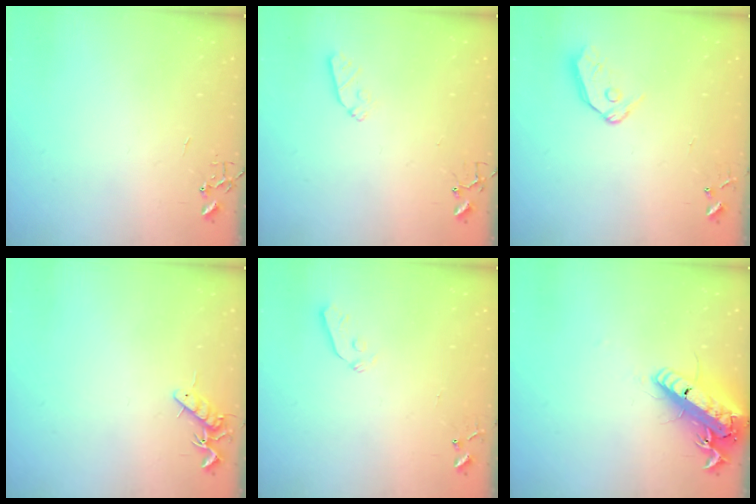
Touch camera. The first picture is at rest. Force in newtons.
{"total": 6.2, "press": 6.2, "slide": 0.9}
{"total": 8.7, "press": 8.7, "slide": 1.0}
{"total": 7.6, "press": 7.5, "slide": 0.8}
{"total": 3.8, "press": 3.7, "slide": 0.7}
{"total": 19.5, "press": 19.2, "slide": 3.6}